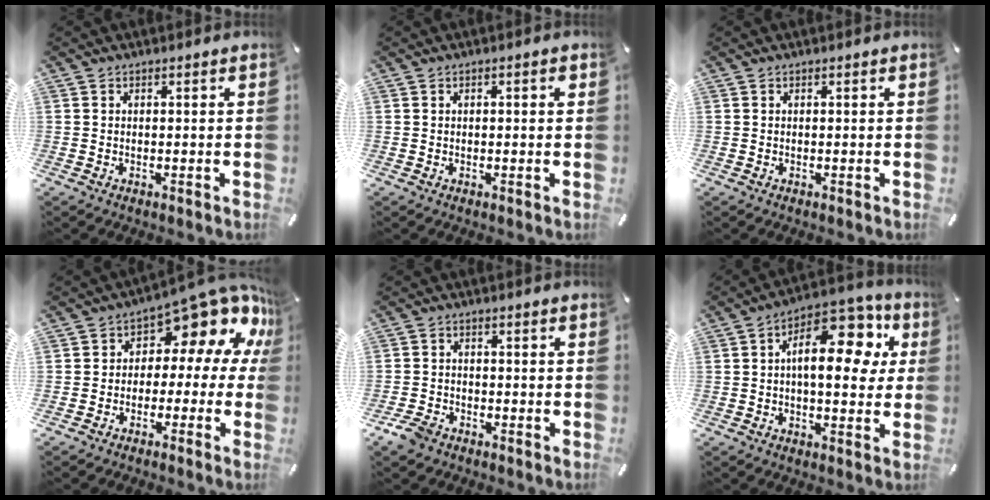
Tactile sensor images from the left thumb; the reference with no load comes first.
{"total": 1.2, "force": [0.2, 0.4, 1.1], "torque": [-0.020, 0.003, 0.001]}
{"total": 0.0}
{"total": 11.3, "force": [7.0, 5.6, 6.9], "torque": [-0.099, -0.068, 0.114]}
{"total": 4.1, "force": [-3.0, 2.4, 1.5], "torque": [-0.042, 0.012, -0.061]}
{"total": 16.1, "force": [4.3, 8.4, 13.1], "torque": [-0.184, -0.023, 0.072]}